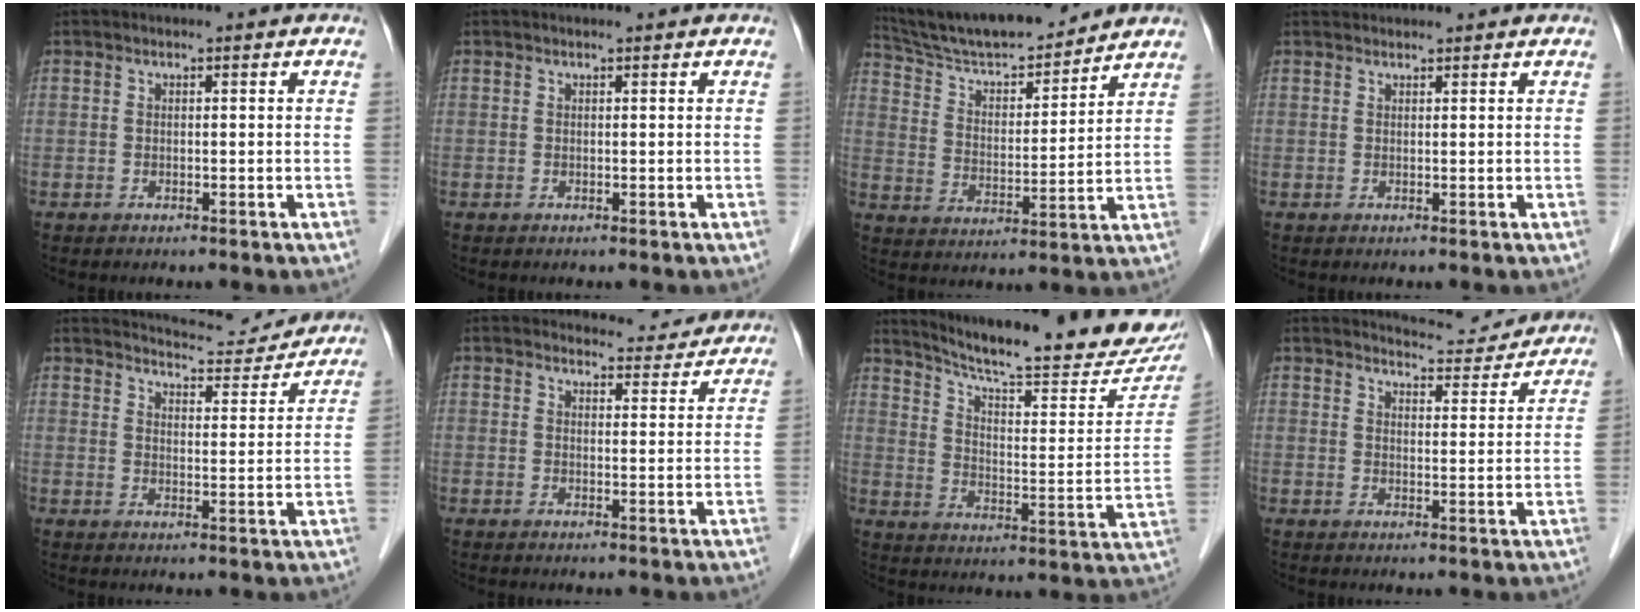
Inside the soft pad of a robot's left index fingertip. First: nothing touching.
{"total": 0.6, "force": [0.6, 0.0, 0.2], "torque": [-0.006, 0.004, 0.008]}
{"total": 16.5, "force": [15.3, 2.2, 5.8], "torque": [-0.105, 0.007, 0.258]}
{"total": 2.5, "force": [2.4, 0.4, 0.2], "torque": [-0.008, 0.028, 0.039]}
{"total": 9.0, "force": [8.9, 1.1, 0.3], "torque": [-0.005, -0.003, 0.114]}
{"total": 5.3, "force": [5.1, 1.2, -0.3], "torque": [0.007, -0.002, 0.054]}
{"total": 23.9, "force": [21.0, 2.7, 11.2], "torque": [-0.169, -0.043, 0.280]}
{"total": 7.2, "force": [7.1, 0.8, -0.3], "torque": [0.002, -0.006, 0.089]}